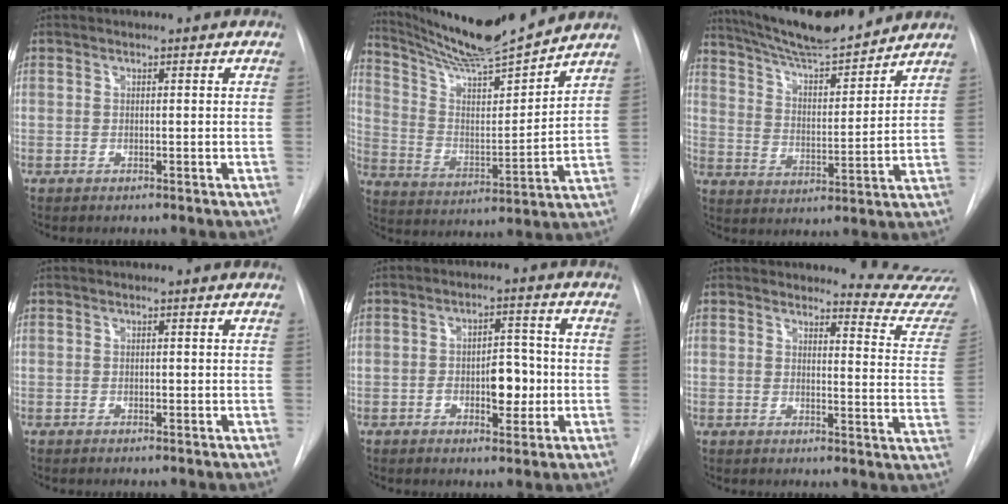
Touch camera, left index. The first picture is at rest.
{"total": 14.9, "force": [13.9, -0.5, 5.4], "torque": [-0.106, -0.012, 0.242]}
{"total": 14.5, "force": [13.1, 1.5, 6.0], "torque": [-0.105, -0.001, 0.219]}
{"total": 1.2, "force": [-1.2, 0.0, 0.1], "torque": [-0.001, -0.005, -0.017]}
{"total": 6.4, "force": [-2.4, 2.7, 5.3], "torque": [-0.074, 0.005, -0.030]}
{"total": 10.0, "force": [10.0, -0.9, -0.3], "torque": [0.022, -0.125, 0.084]}